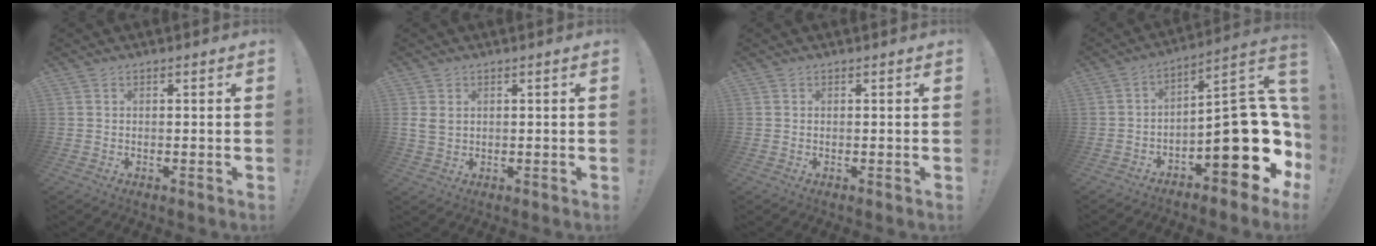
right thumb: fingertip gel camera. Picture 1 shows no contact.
{"total": 3.7, "force": [1.6, 2.7, 2.0], "torque": [-0.046, 0.000, 0.031]}
{"total": 0.0}
{"total": 18.3, "force": [-4.2, 7.5, 16.2], "torque": [-0.204, 0.014, -0.059]}